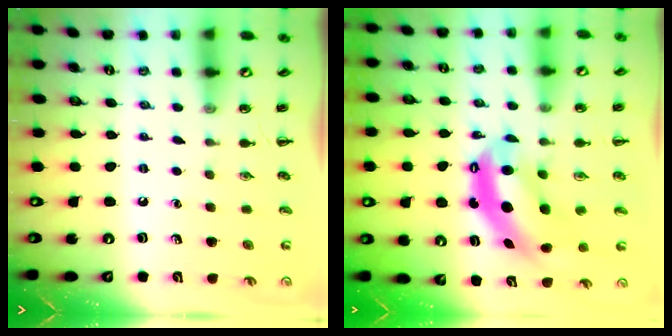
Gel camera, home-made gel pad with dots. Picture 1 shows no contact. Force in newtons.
{"total": 8.4, "press": 8.1, "slide": 2.1}